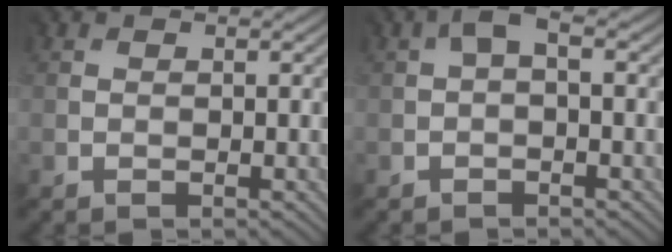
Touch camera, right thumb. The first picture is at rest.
{"total": 1.3, "force": [-0.1, 0.5, 1.2], "torque": [-0.033, 0.005, -0.009]}